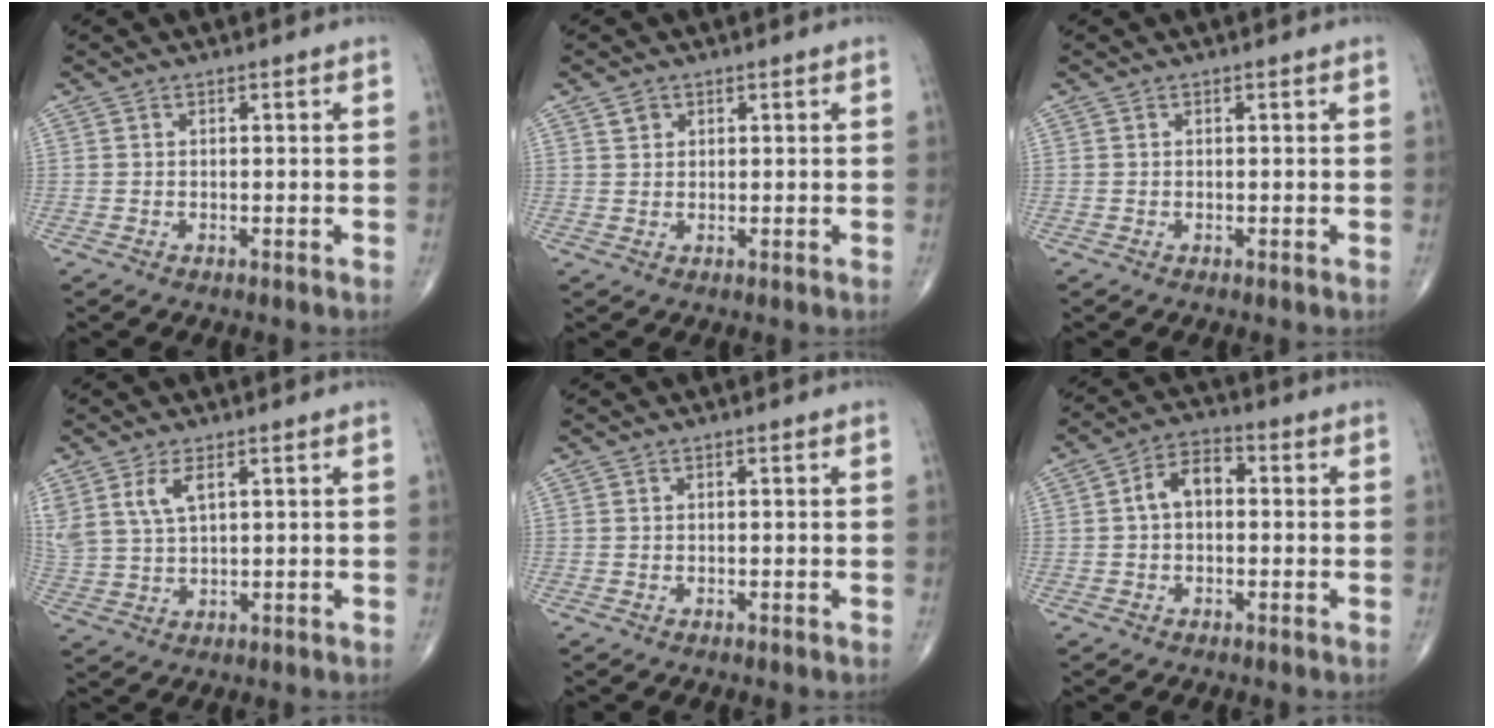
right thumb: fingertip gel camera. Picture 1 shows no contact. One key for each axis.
{"total": 1.8, "fx": 1.0, "fy": 1.4, "fz": 0.5, "tx": 0.002, "ty": -0.004, "tz": 0.015}
{"total": 0.0}
{"total": 6.8, "fx": 3.3, "fy": 3.2, "fz": 5.0, "tx": -0.112, "ty": -0.006, "tz": 0.074}
{"total": 0.0}
{"total": 6.3, "fx": 0.3, "fy": 4.1, "fz": 4.8, "tx": -0.072, "ty": 0.025, "tz": -0.006}